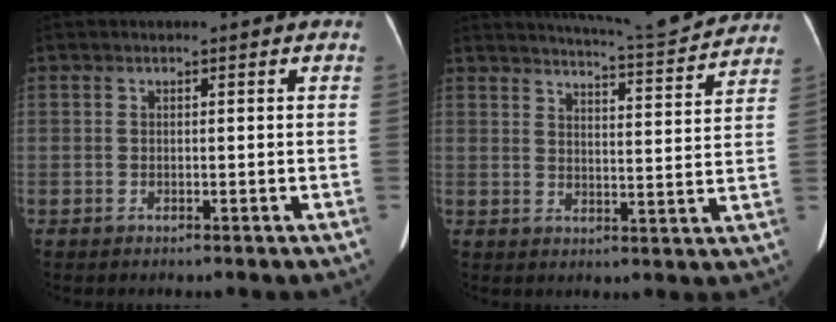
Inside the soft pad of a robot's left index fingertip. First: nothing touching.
{"total": 11.5, "force": [11.2, -0.6, 2.8], "torque": [-0.051, -0.011, 0.145]}